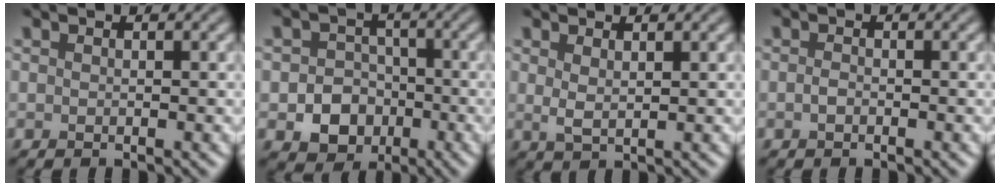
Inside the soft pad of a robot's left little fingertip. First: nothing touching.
{"total": 5.6, "force": [-2.0, 4.7, 2.3], "torque": [-0.008, -0.006, -0.049]}
{"total": 1.5, "force": [0.8, 0.4, 1.1], "torque": [-0.025, -0.005, 0.018]}
{"total": 0.7, "force": [-0.3, 0.4, 0.5], "torque": [-0.012, -0.001, -0.007]}